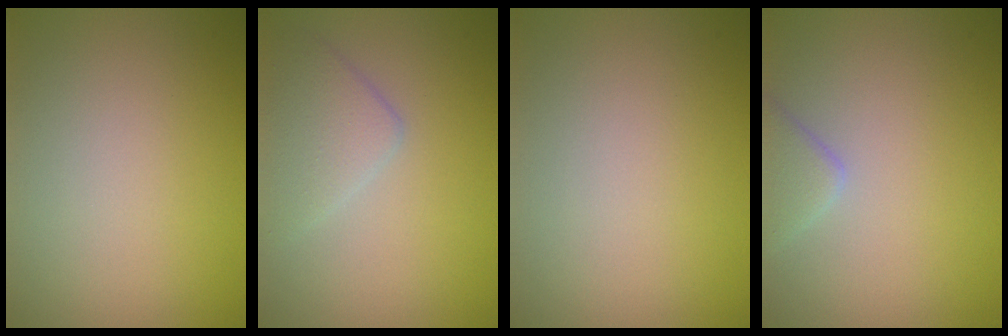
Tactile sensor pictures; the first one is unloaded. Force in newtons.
{"total": 2.8, "press": 2.8, "slide": 0.1}
{"total": 0.0}
{"total": 2.1, "press": 2.1, "slide": 0.2}